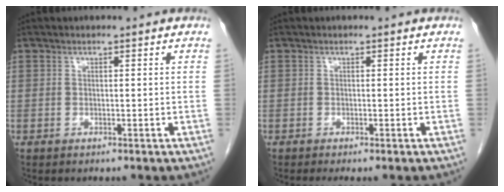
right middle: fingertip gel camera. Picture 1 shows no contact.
{"total": 1.5, "force": [-1.2, 0.0, 0.9], "torque": [-0.014, -0.005, -0.017]}